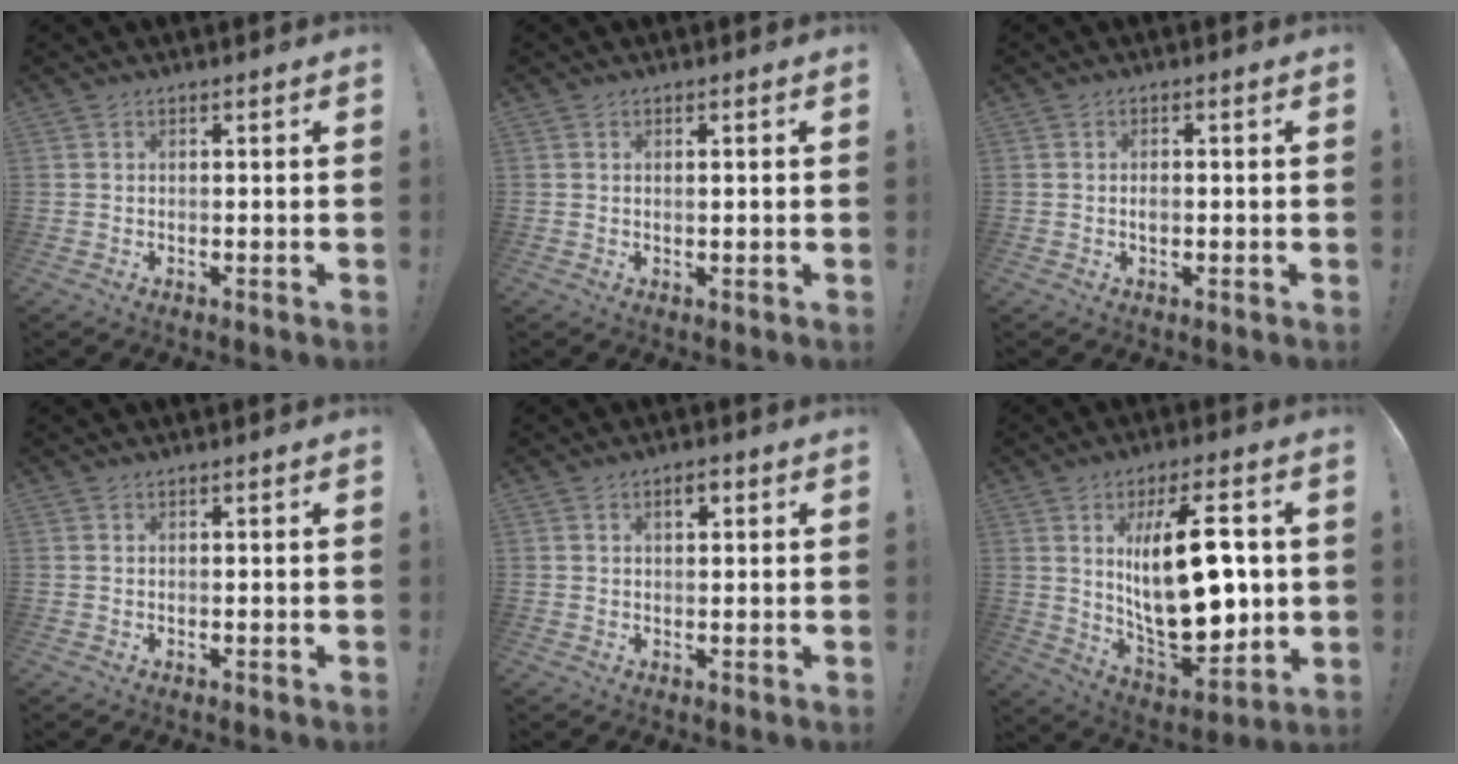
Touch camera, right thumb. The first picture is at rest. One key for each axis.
{"total": 0.8, "fx": 0.3, "fy": -0.1, "fz": 0.7, "tx": -0.001, "ty": -0.005, "tz": 0.001}
{"total": 1.4, "fx": -0.7, "fy": 0.8, "fz": 0.9, "tx": -0.016, "ty": 0.003, "tz": -0.014}
{"total": 0.0}
{"total": 2.7, "fx": 1.2, "fy": 1.2, "fz": 2.2, "tx": -0.024, "ty": -0.003, "tz": 0.015}
{"total": 24.0, "fx": 3.5, "fy": 10.0, "fz": 21.6, "tx": -0.359, "ty": -0.024, "tz": 0.056}